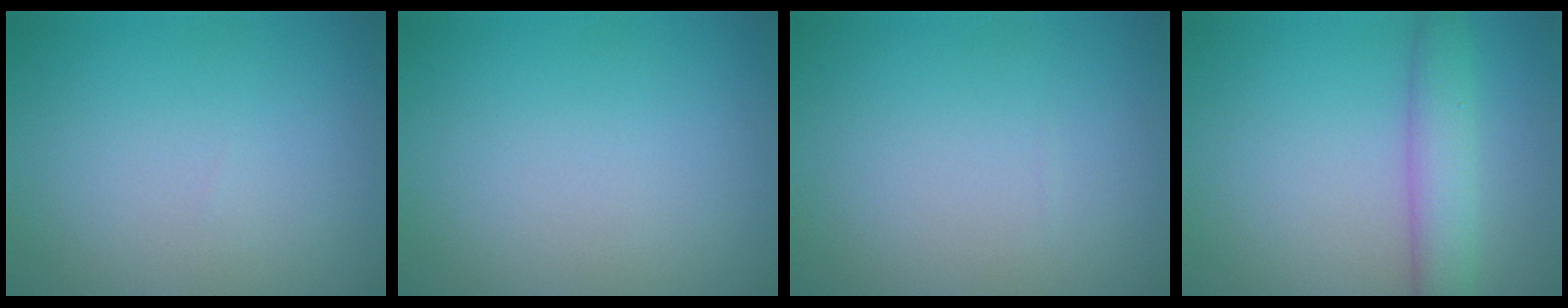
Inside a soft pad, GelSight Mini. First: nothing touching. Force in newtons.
{"total": 0.0}
{"total": 0.0}
{"total": 3.7, "press": 3.7, "slide": 0.2}